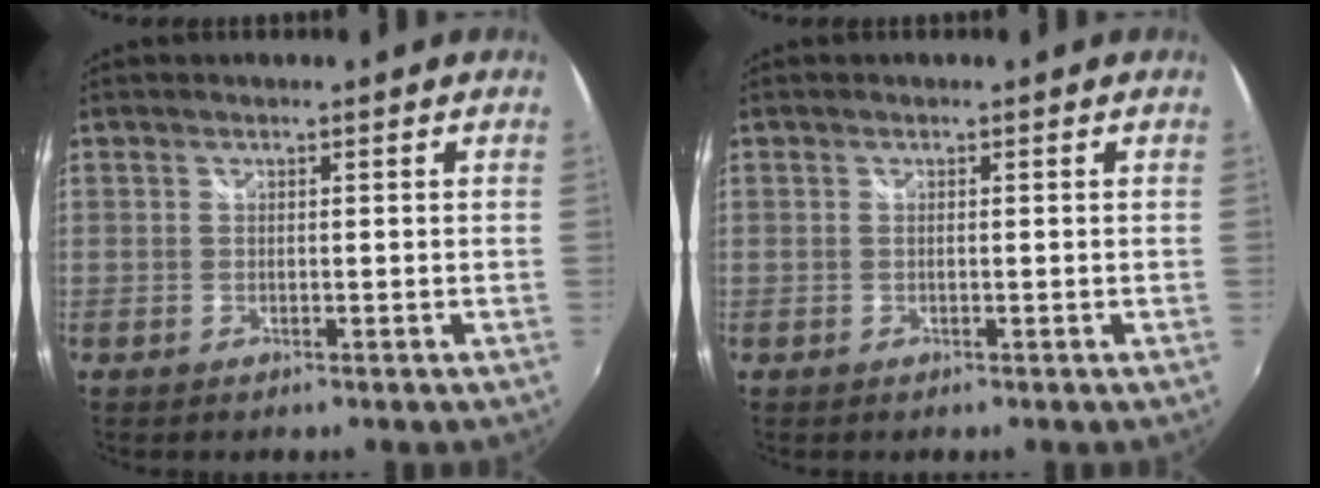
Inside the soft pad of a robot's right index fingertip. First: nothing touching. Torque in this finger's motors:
{"motor_torque": [-0.18, 0.08, -0.04, -0.01]}